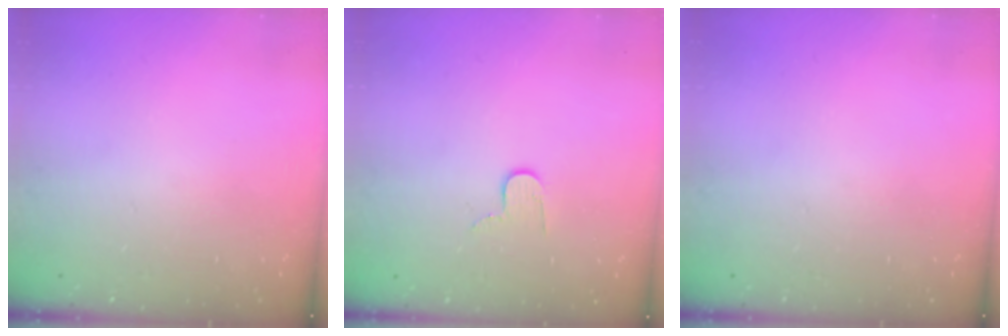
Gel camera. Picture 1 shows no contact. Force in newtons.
{"total": 4.8, "press": 4.8, "slide": 0.5}
{"total": 0.0}